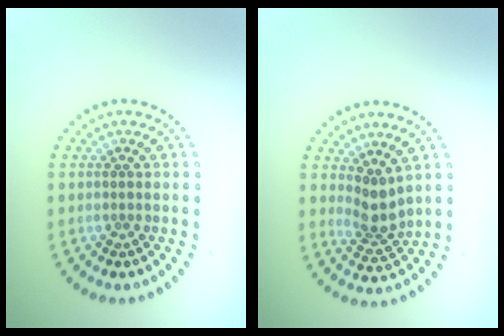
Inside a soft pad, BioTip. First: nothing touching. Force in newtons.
{"total": 2.6, "press": 2.0, "slide": 1.7}